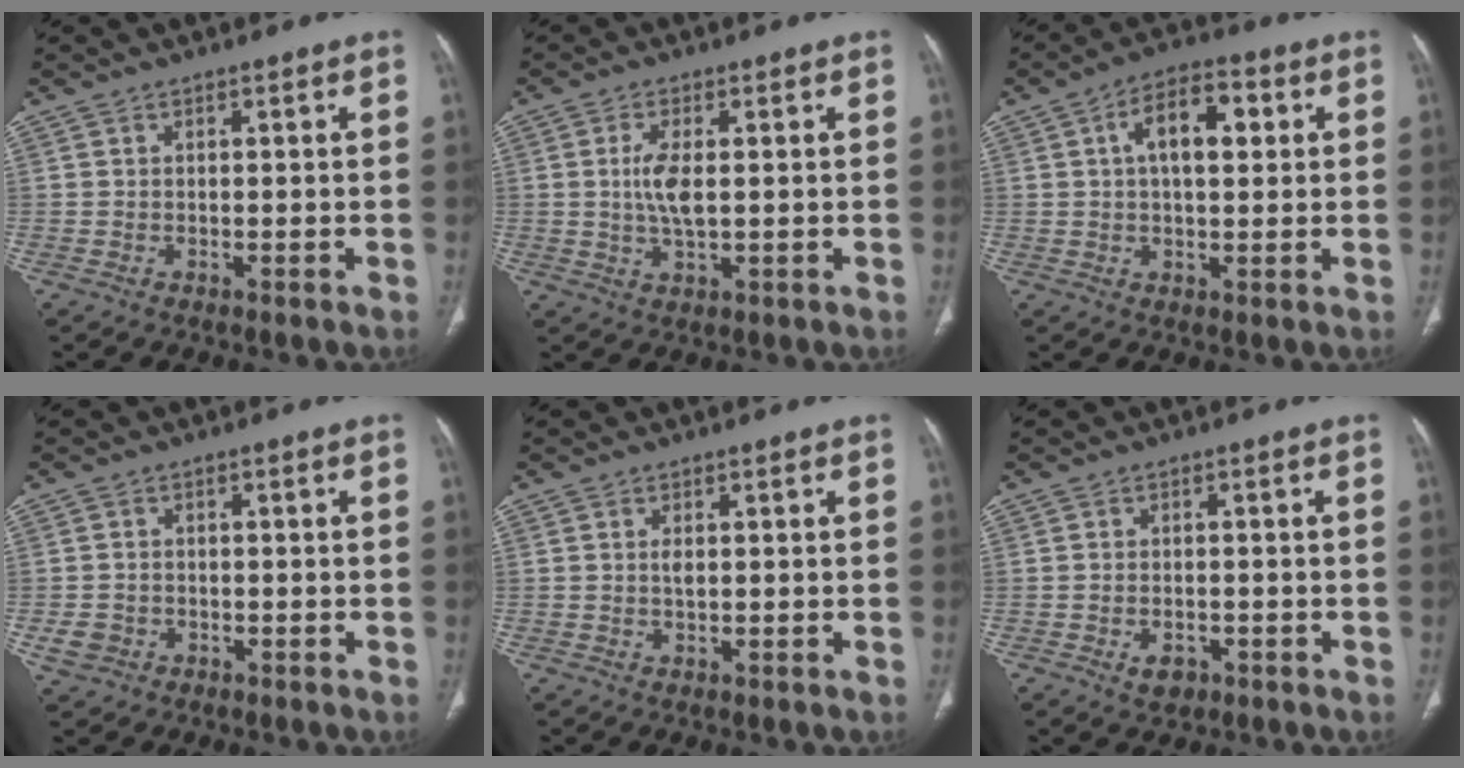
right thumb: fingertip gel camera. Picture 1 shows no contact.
{"total": 5.3, "force": [0.5, 2.1, 4.9], "torque": [-0.106, -0.005, 0.011]}
{"total": 9.9, "force": [2.4, 5.1, 8.1], "torque": [-0.119, 0.017, 0.032]}
{"total": 3.3, "force": [-1.1, 2.9, 1.2], "torque": [-0.021, 0.008, -0.015]}
{"total": 1.3, "force": [0.2, 0.6, 1.1], "torque": [-0.019, -0.001, 0.006]}
{"total": 3.1, "force": [-1.4, 2.1, 1.8], "torque": [-0.026, 0.005, -0.016]}